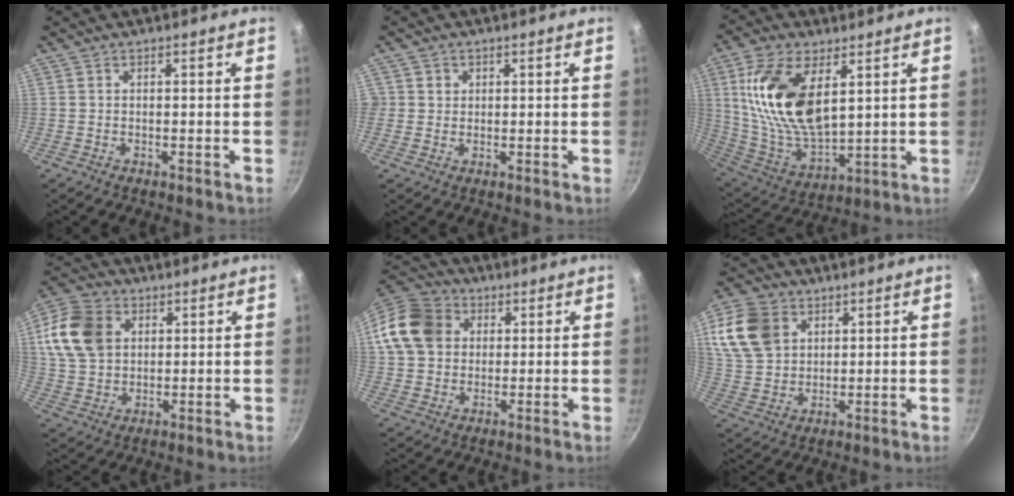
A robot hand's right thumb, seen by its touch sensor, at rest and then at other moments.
{"total": 2.0, "force": [0.5, 1.9, 0.3], "torque": [0.010, 0.003, 0.004]}
{"total": 19.3, "force": [5.8, 9.9, 15.5], "torque": [-0.292, -0.031, 0.122]}
{"total": 13.9, "force": [3.8, 10.5, 8.4], "torque": [-0.146, 0.003, 0.069]}
{"total": 14.5, "force": [3.3, 11.9, 7.6], "torque": [-0.130, 0.023, 0.051]}
{"total": 12.9, "force": [4.9, 9.7, 6.9], "torque": [-0.116, -0.003, 0.099]}